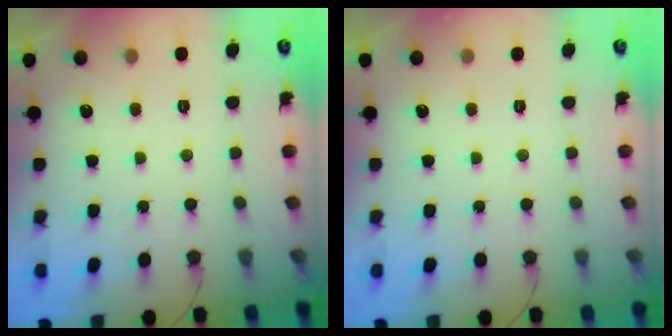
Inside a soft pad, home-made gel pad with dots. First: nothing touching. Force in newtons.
{"total": 0.0}